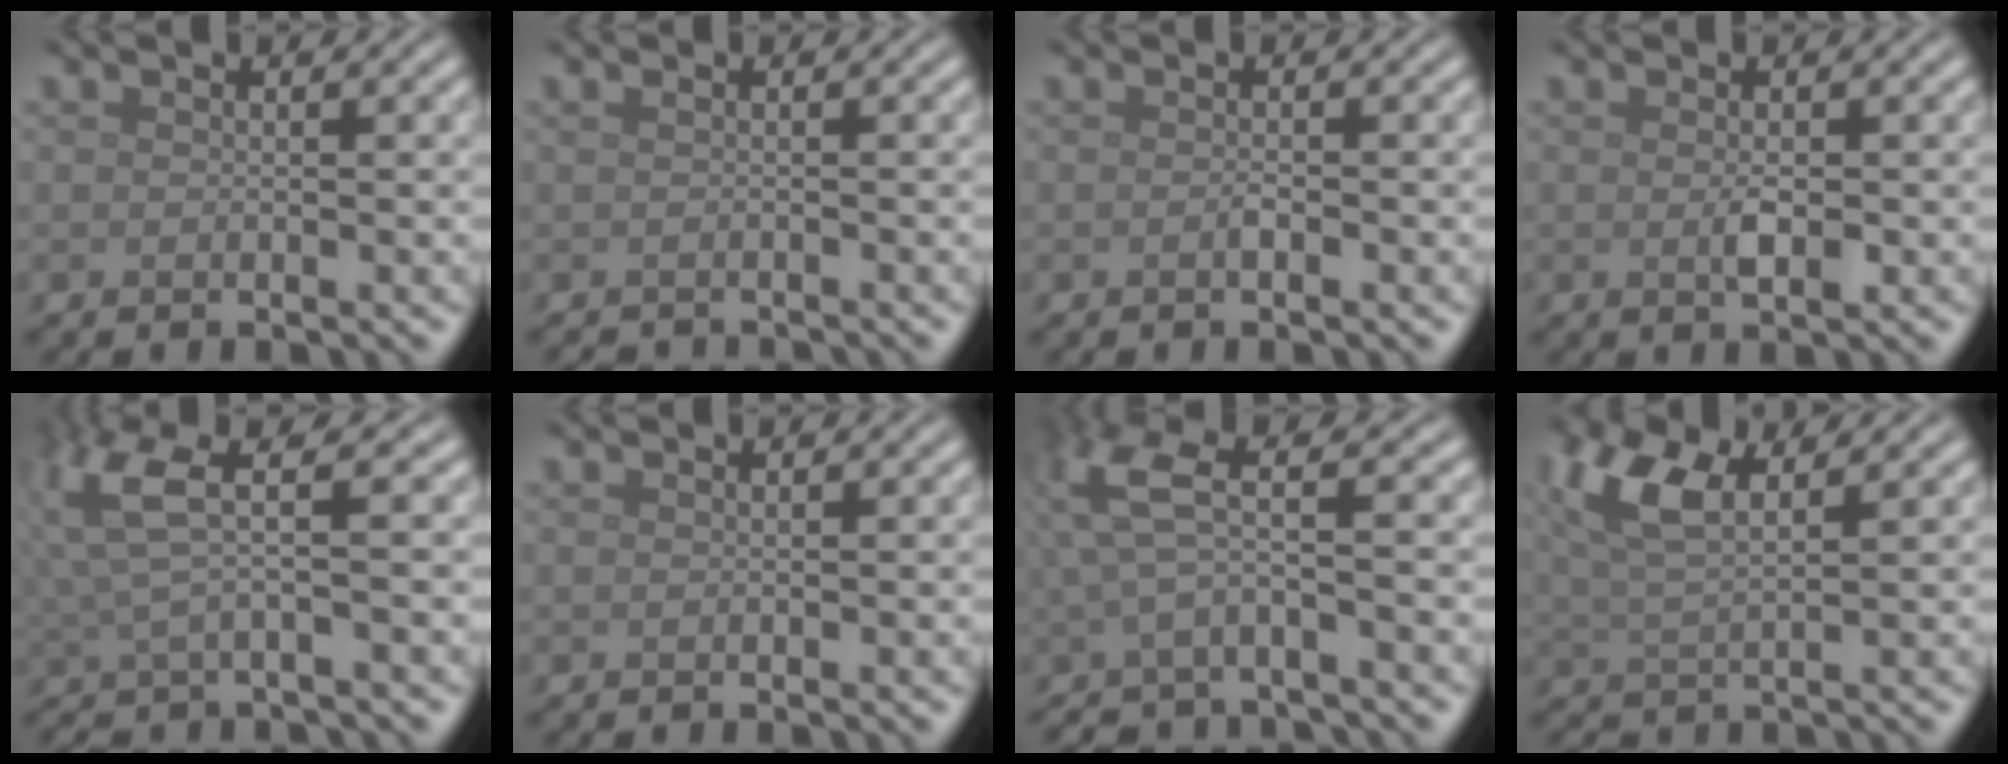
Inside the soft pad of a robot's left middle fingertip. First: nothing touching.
{"total": 1.7, "force": [-1.5, 0.3, 0.7], "torque": [-0.004, -0.007, -0.028]}
{"total": 0.7, "force": [-0.3, 0.1, 0.6], "torque": [-0.013, 0.001, -0.006]}
{"total": 1.5, "force": [-0.1, 0.4, 1.5], "torque": [-0.029, -0.005, -0.001]}
{"total": 4.2, "force": [1.1, 0.5, 4.0], "torque": [-0.093, 0.007, 0.015]}
{"total": 0.0}
{"total": 3.8, "force": [-0.3, 0.9, 3.6], "torque": [-0.090, -0.002, -0.012]}
{"total": 6.1, "force": [2.6, 2.4, 5.0], "torque": [-0.118, 0.011, 0.050]}